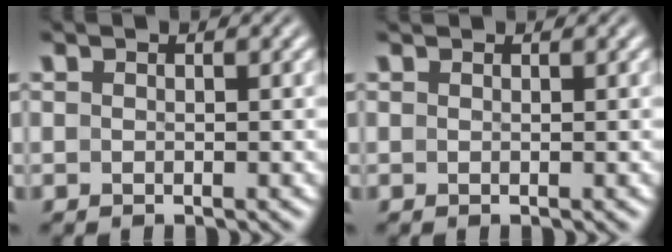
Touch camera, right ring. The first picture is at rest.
{"total": 0.6, "force": [0.4, -0.4, -0.1], "torque": [0.007, -0.003, 0.010]}